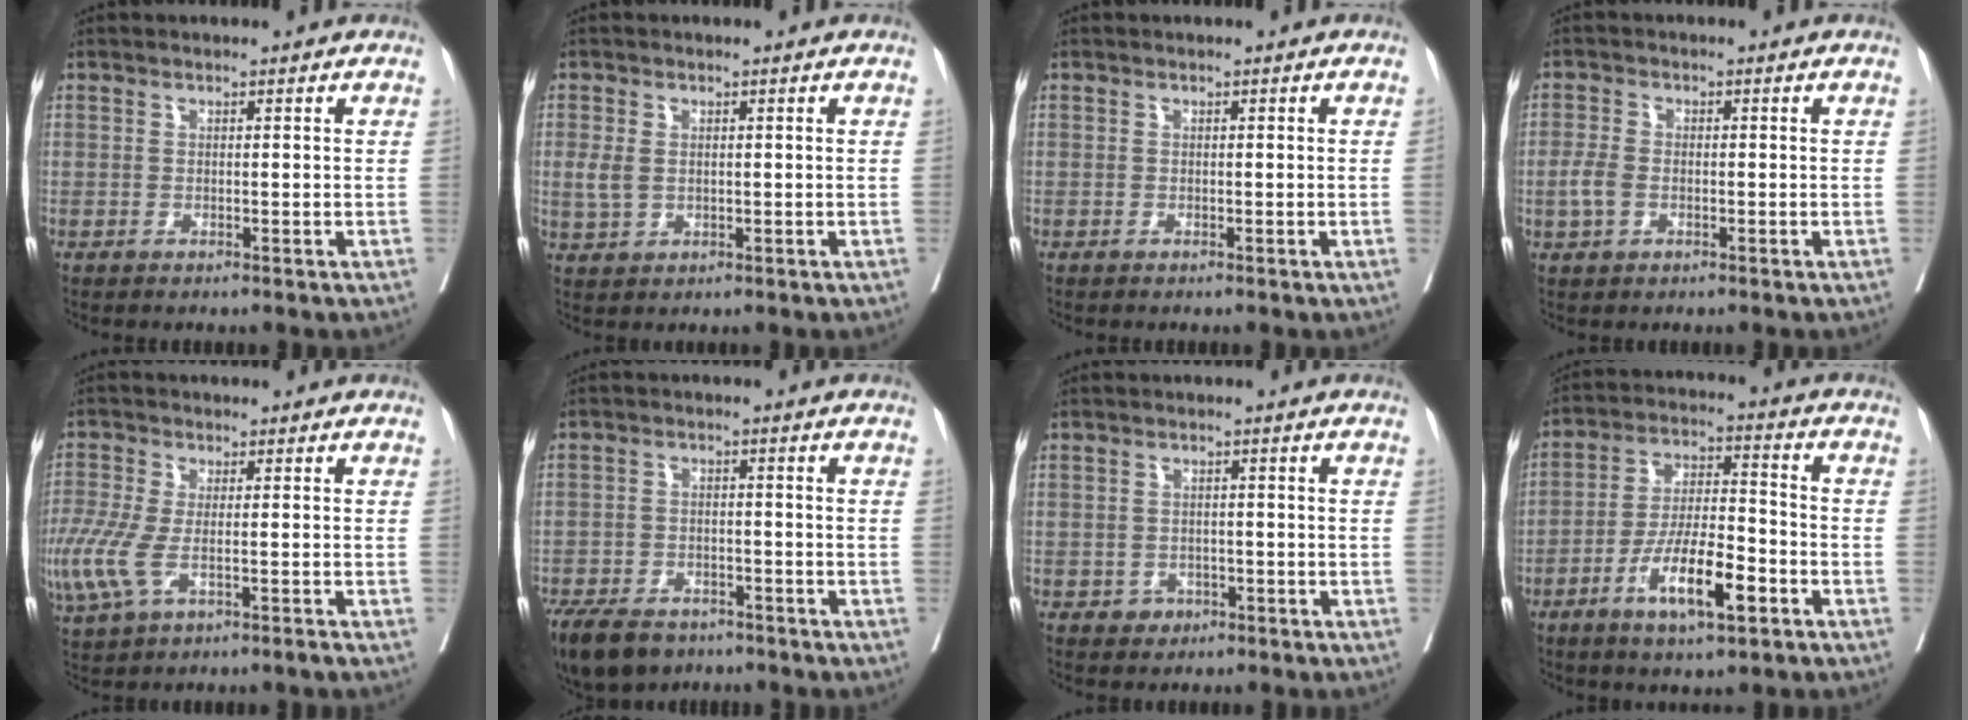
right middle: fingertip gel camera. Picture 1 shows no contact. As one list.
[{"total": 2.9, "force": [0.2, 1.9, 2.1], "torque": [-0.053, 0.000, 0.008]}, {"total": 0.6, "force": [0.0, -0.2, 0.5], "torque": [-0.008, 0.000, 0.000]}, {"total": 3.1, "force": [-0.8, 1.9, 2.3], "torque": [-0.059, 0.002, -0.018]}, {"total": 9.6, "force": [-3.5, 3.3, 8.3], "torque": [-0.204, -0.021, -0.064]}, {"total": 11.5, "force": [-8.4, 6.0, 5.0], "torque": [-0.109, -0.012, -0.131]}, {"total": 1.9, "force": [-1.0, 1.6, 0.4], "torque": [-0.002, 0.007, -0.012]}, {"total": 10.8, "force": [-5.2, 2.4, 9.2], "torque": [-0.172, -0.003, -0.093]}]